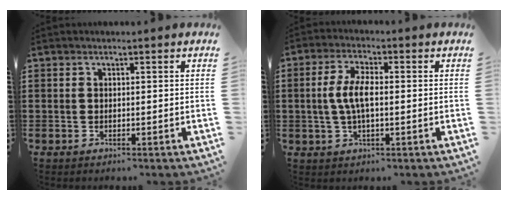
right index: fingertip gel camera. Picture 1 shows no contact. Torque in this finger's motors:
{"motor_torque": [0.69, -0.27, 0.46, 0.19]}